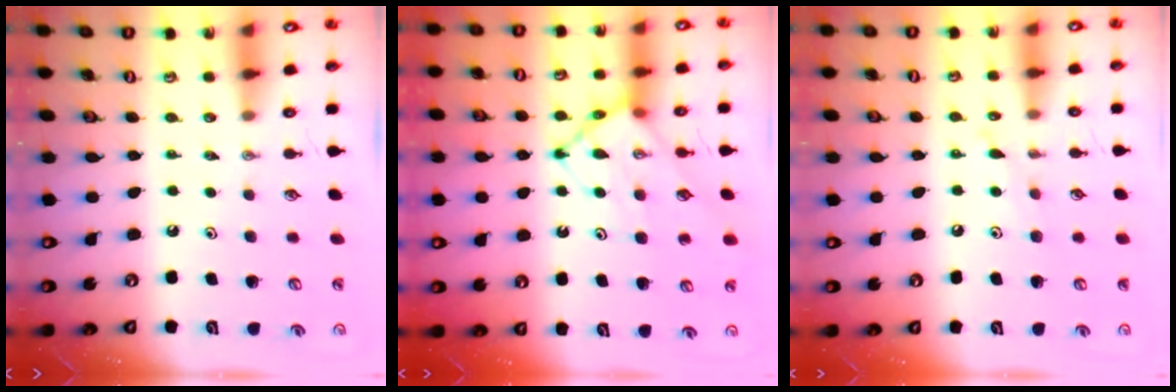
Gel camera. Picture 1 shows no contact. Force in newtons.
{"total": 14.9, "press": 14.9, "slide": 1.6}
{"total": 6.1, "press": 6.1, "slide": 0.6}